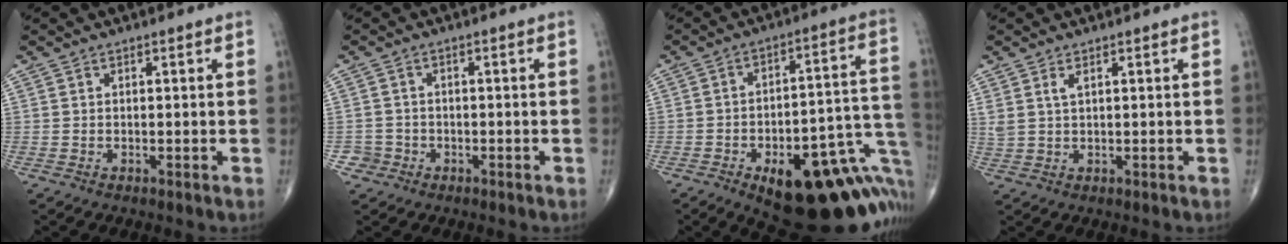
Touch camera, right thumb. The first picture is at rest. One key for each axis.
{"total": 2.5, "fx": -1.1, "fy": 2.2, "fz": -0.4, "tx": 0.020, "ty": 0.011, "tz": -0.026}
{"total": 26.3, "fx": -10.8, "fy": 11.0, "fz": 21.2, "tx": -0.187, "ty": 0.073, "tz": -0.131}
{"total": 2.3, "fx": 1.2, "fy": 0.9, "fz": 1.8, "tx": -0.044, "ty": 0.001, "tz": 0.032}